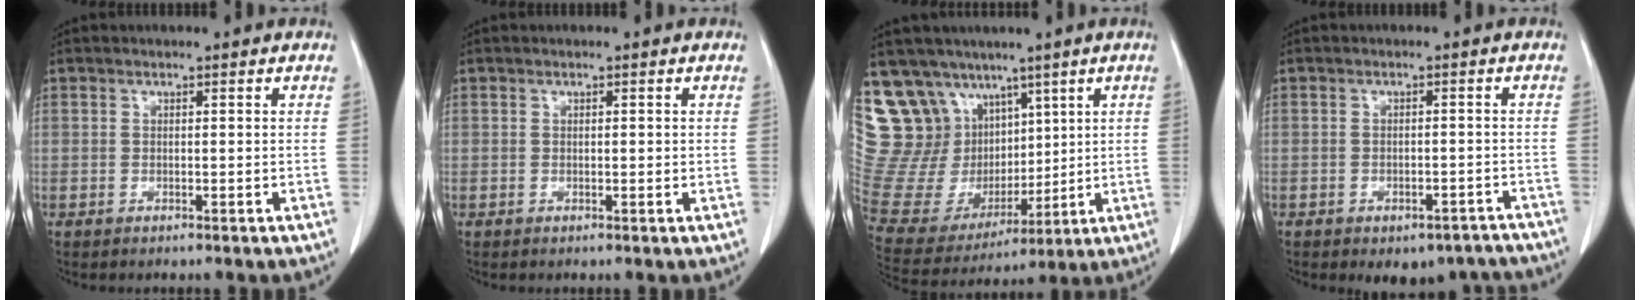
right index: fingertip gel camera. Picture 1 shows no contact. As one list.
[{"total": 0.6, "force": [0.0, 0.2, 0.5], "torque": [-0.008, 0.000, 0.001]}, {"total": 20.6, "force": [11.4, 15.4, 7.5], "torque": [-0.191, 0.059, 0.245]}, {"total": 9.0, "force": [-7.3, 4.5, 2.7], "torque": [-0.015, 0.012, -0.080]}]